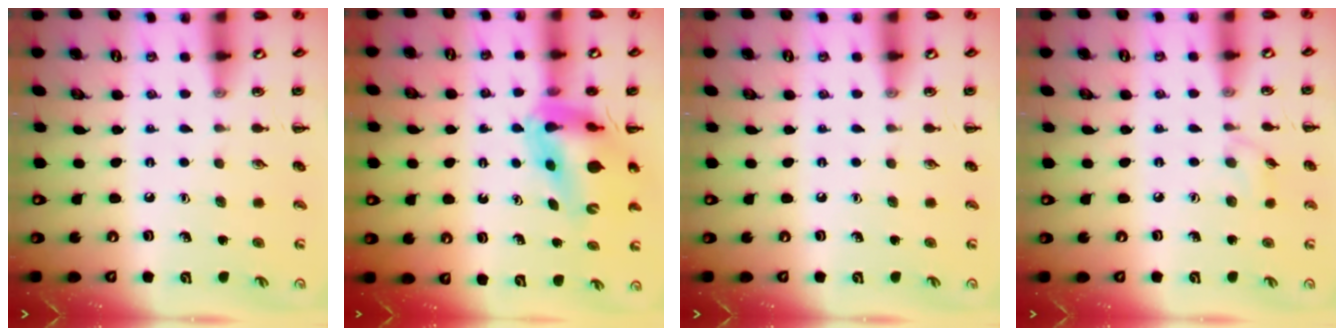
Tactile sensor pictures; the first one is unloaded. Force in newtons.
{"total": 12.4, "press": 11.8, "slide": 3.7}
{"total": 0.0}
{"total": 3.8, "press": 3.6, "slide": 0.9}